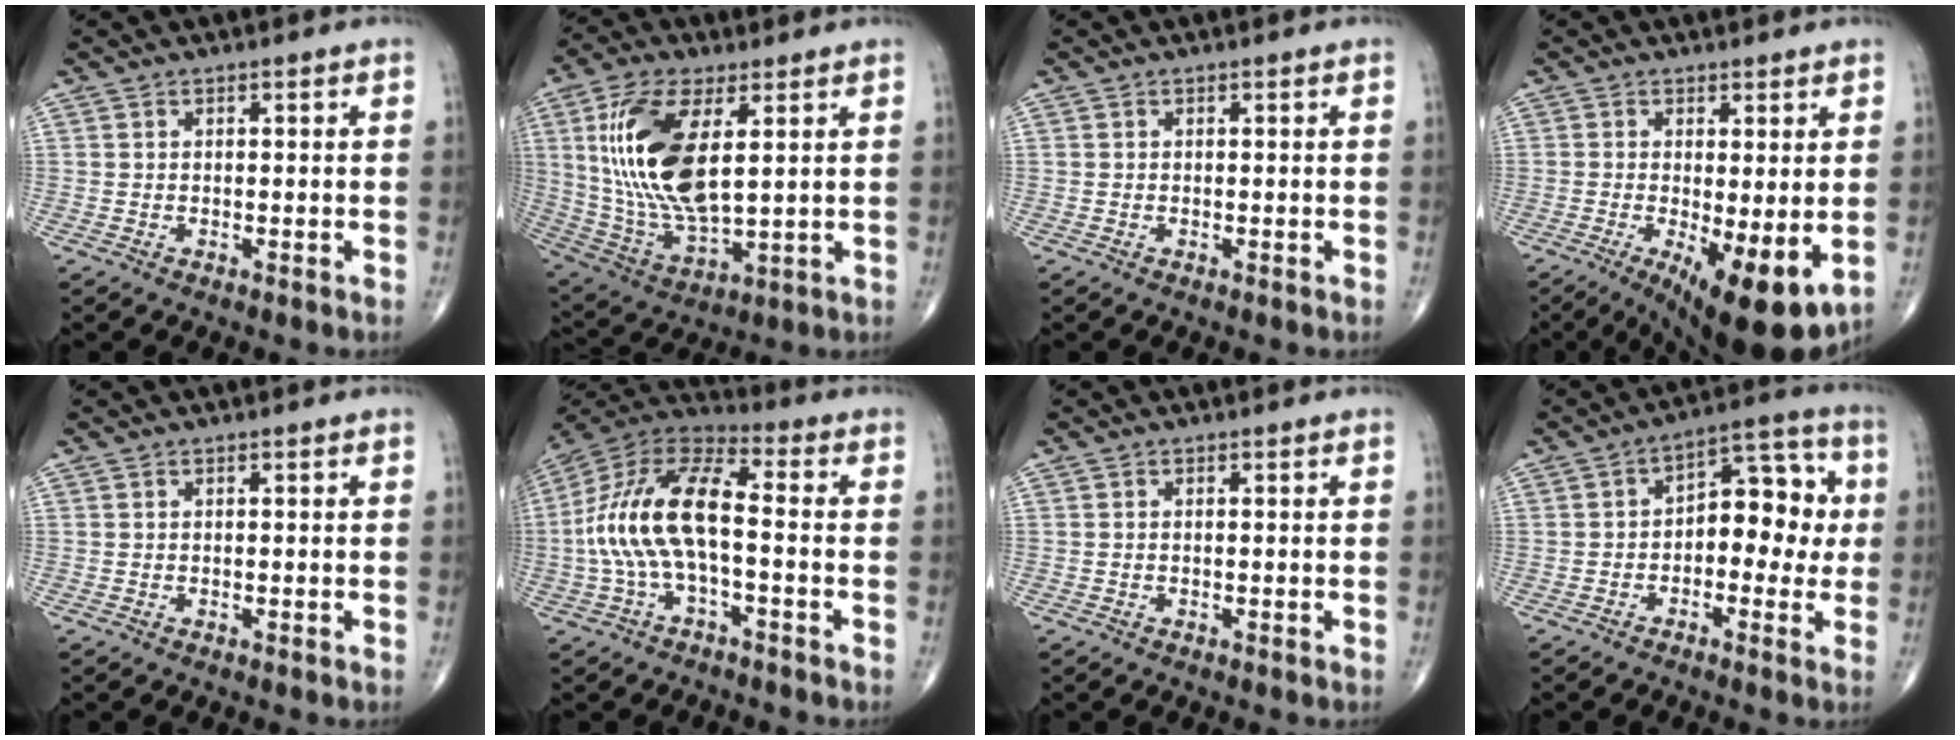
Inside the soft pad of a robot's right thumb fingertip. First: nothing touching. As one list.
[{"total": 19.2, "force": [4.4, 8.5, 16.6], "torque": [-0.338, -0.021, 0.091]}, {"total": 0.0}, {"total": 11.7, "force": [-2.8, 3.6, 10.8], "torque": [-0.160, -0.024, -0.031]}, {"total": 0.0}, {"total": 15.9, "force": [-1.7, 6.5, 14.4], "torque": [-0.300, 0.046, -0.037]}, {"total": 0.0}, {"total": 11.0, "force": [-0.4, 6.6, 8.8], "torque": [-0.075, 0.036, -0.018]}]